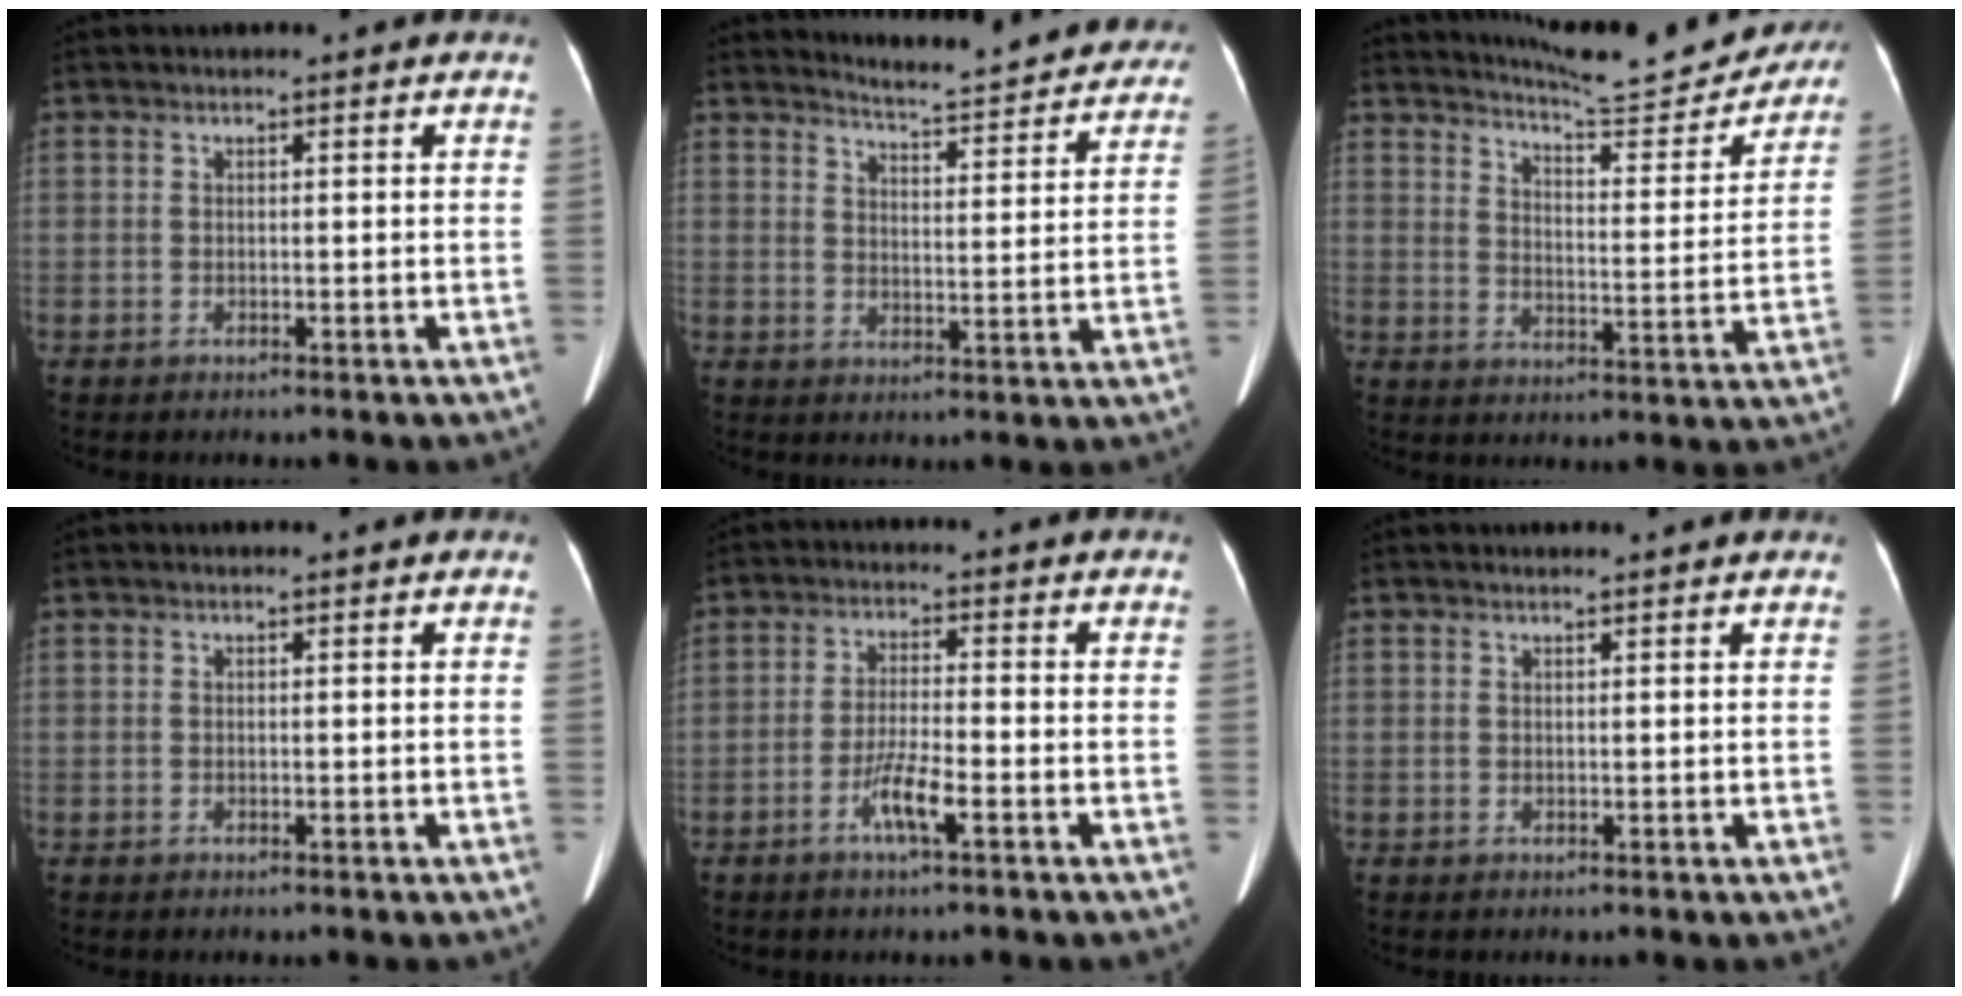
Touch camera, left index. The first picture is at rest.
{"total": 15.0, "force": [14.4, 2.1, 3.7], "torque": [-0.039, -0.035, 0.166]}
{"total": 16.5, "force": [15.8, 1.6, 4.5], "torque": [-0.064, -0.040, 0.206]}
{"total": 0.0}
{"total": 4.8, "force": [-2.5, 0.2, 4.2], "torque": [-0.086, -0.006, -0.048]}
{"total": 2.0, "force": [1.9, 0.1, 0.6], "torque": [-0.012, 0.012, 0.025]}